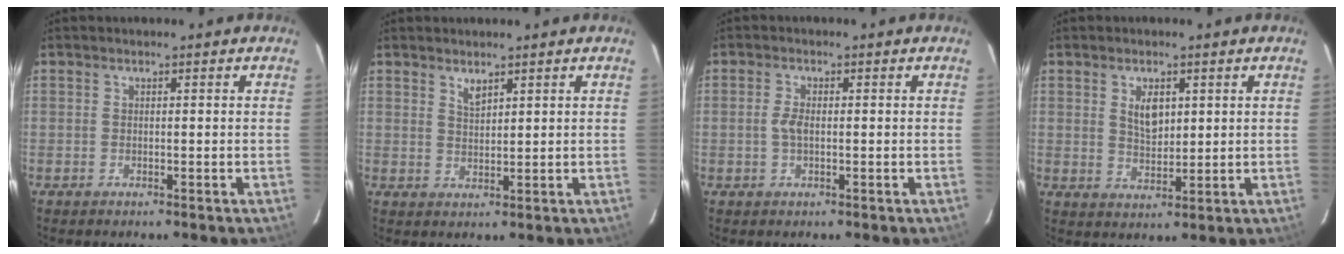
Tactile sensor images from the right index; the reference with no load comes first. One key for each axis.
{"total": 1.8, "fx": 1.6, "fy": 0.2, "fz": 0.7, "tx": -0.012, "ty": -0.002, "tz": 0.029}
{"total": 2.1, "fx": -0.3, "fy": 0.9, "fz": 1.9, "tx": -0.042, "ty": 0.002, "tz": -0.005}
{"total": 4.1, "fx": 1.6, "fy": 2.2, "fz": 3.1, "tx": -0.052, "ty": 0.000, "tz": 0.031}